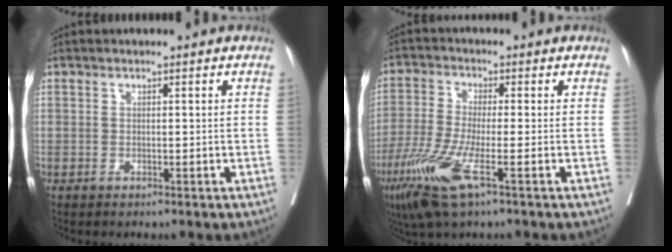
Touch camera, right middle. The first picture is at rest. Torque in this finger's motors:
{"motor_torque": [1.44, -0.70, 0.76, 0.21]}